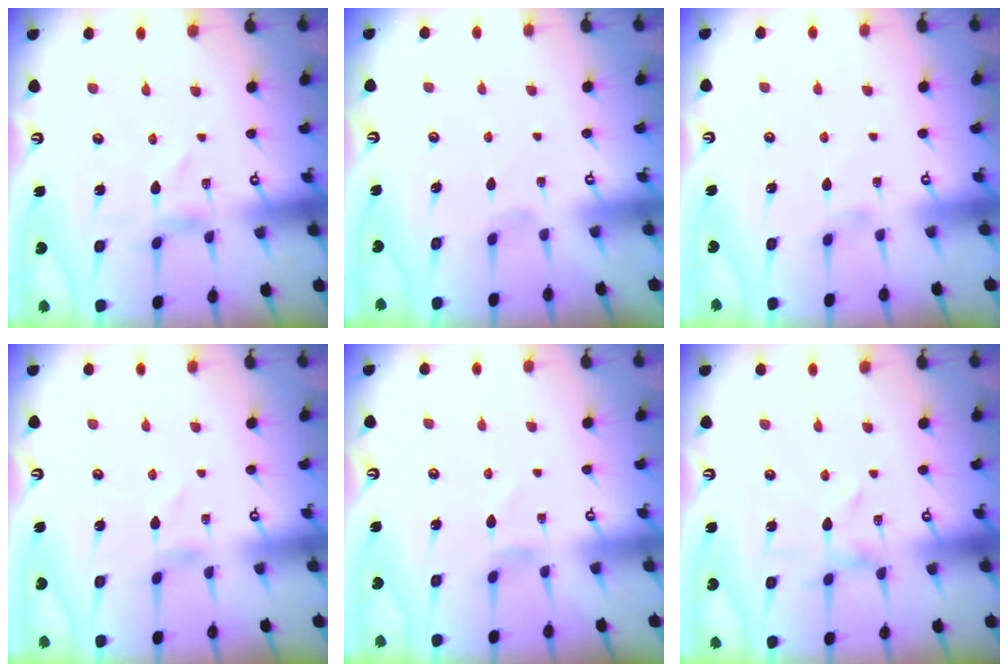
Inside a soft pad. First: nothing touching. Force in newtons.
{"total": 1.0, "press": 0.9, "slide": 0.4}
{"total": 1.1, "press": 1.0, "slide": 0.3}
{"total": 0.7, "press": 0.7, "slide": 0.2}
{"total": 1.1, "press": 1.0, "slide": 0.3}
{"total": 0.0}